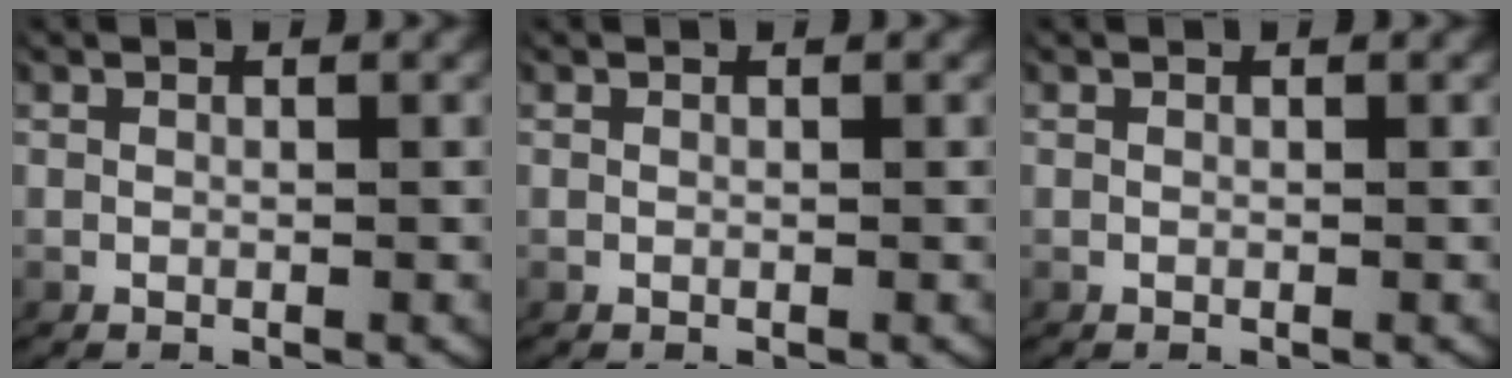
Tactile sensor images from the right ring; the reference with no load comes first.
{"total": 0.0}
{"total": 0.0}